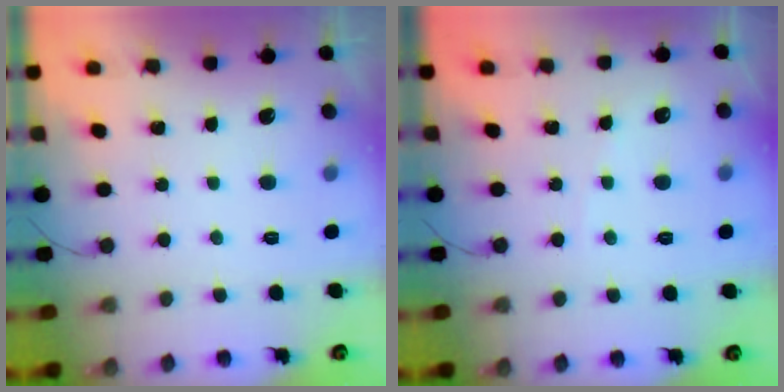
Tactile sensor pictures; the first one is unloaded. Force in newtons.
{"total": 2.3, "press": 2.3, "slide": 0.4}